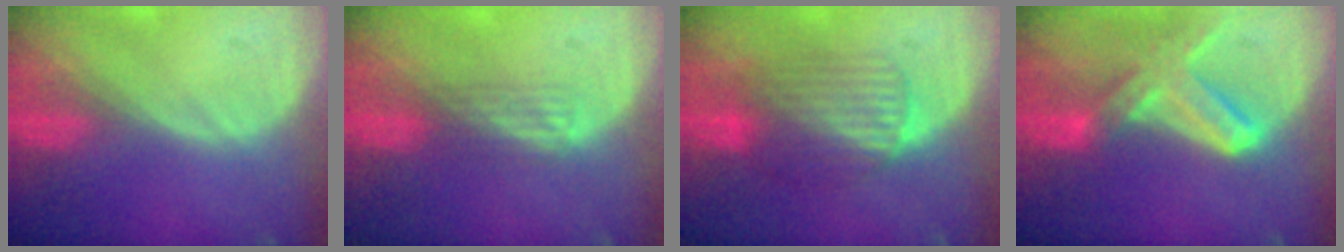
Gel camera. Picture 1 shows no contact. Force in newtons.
{"total": 2.2, "press": 1.8, "slide": 1.2}
{"total": 6.6, "press": 6.5, "slide": 1.1}
{"total": 7.7, "press": 6.8, "slide": 3.5}